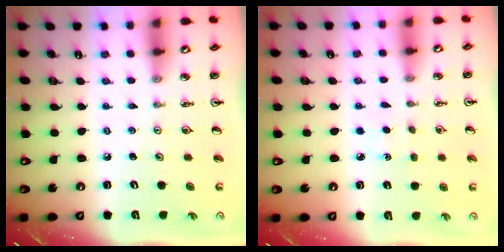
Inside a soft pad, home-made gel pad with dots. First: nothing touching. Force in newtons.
{"total": 2.0, "press": 2.0, "slide": 0.3}